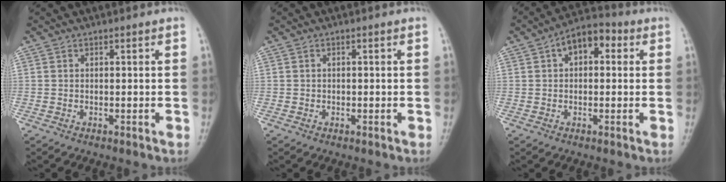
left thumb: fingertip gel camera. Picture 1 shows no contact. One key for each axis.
{"total": 0.5, "fx": -0.2, "fy": 0.5, "fz": 0.1, "tx": 0.003, "ty": 0.003, "tz": -0.005}
{"total": 7.7, "fx": 2.0, "fy": 4.7, "fz": 5.8, "tx": -0.063, "ty": 0.025, "tz": 0.019}